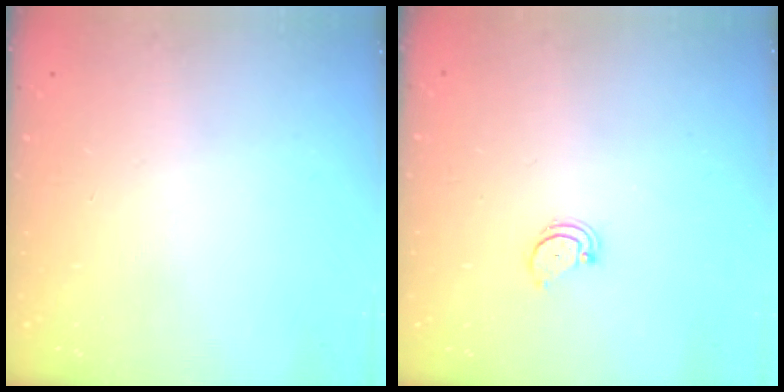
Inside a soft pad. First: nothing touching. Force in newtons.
{"total": 1.9, "press": 1.9, "slide": 0.2}